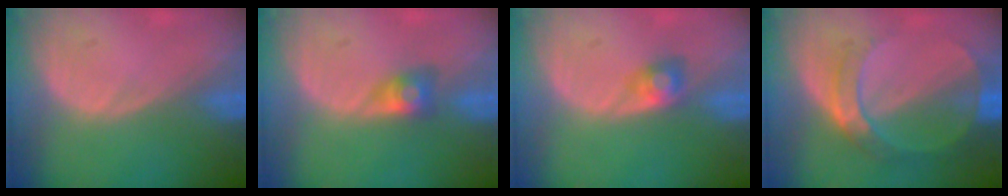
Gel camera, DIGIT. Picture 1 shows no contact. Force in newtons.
{"total": 3.1, "press": 2.7, "slide": 1.5}
{"total": 2.3, "press": 2.3, "slide": 0.2}
{"total": 7.1, "press": 6.4, "slide": 3.1}